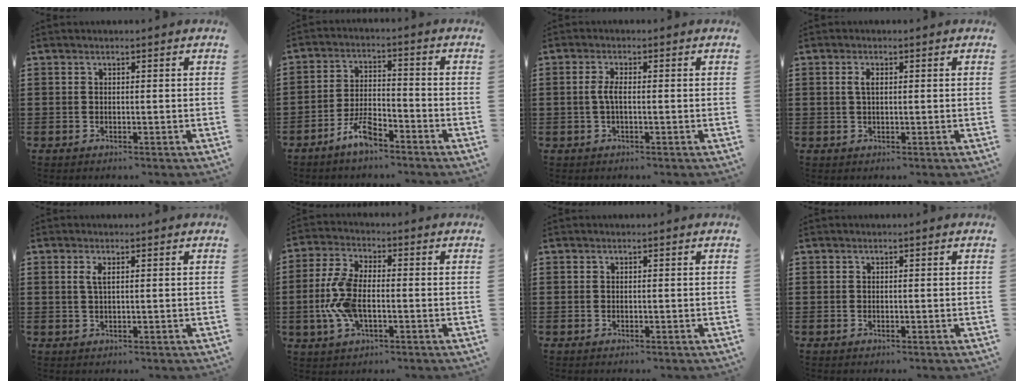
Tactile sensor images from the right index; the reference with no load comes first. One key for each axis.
{"total": 5.8, "fx": -4.3, "fy": 1.8, "fz": 3.4, "tx": -0.077, "ty": 0.010, "tz": -0.084}
{"total": 2.6, "fx": -0.3, "fy": 0.7, "fz": 2.4, "tx": -0.061, "ty": -0.004, "tz": -0.012}
{"total": 2.0, "fx": 0.4, "fy": 0.8, "fz": 1.7, "tx": -0.037, "ty": 0.006, "tz": 0.005}
{"total": 1.7, "fx": 0.5, "fy": 0.5, "fz": 1.5, "tx": -0.032, "ty": 0.003, "tz": 0.008}
{"total": 8.3, "fx": -1.4, "fy": 4.2, "fz": 7.0, "tx": -0.172, "ty": -0.005, "tz": -0.033}
{"total": 0.0}
{"total": 0.0}